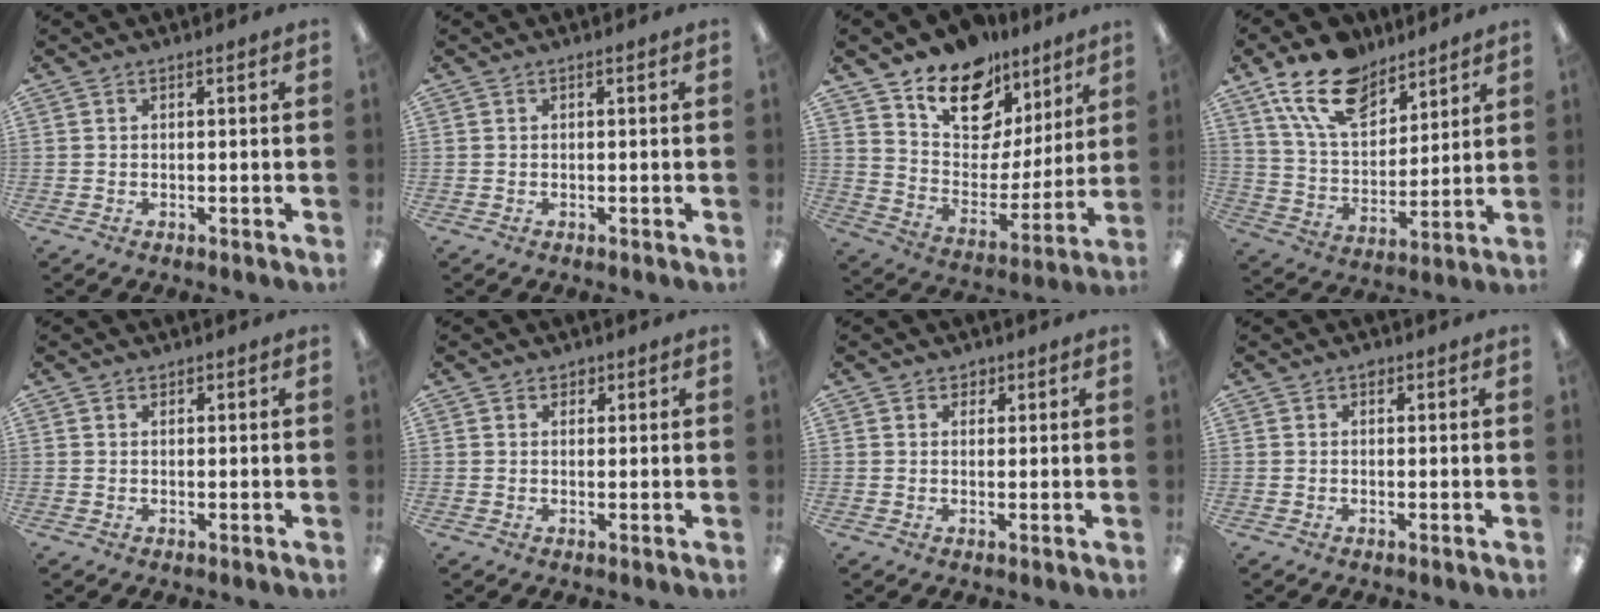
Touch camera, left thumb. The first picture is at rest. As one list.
[{"total": 0.0}, {"total": 15.9, "force": [11.1, 9.5, 6.1], "torque": [-0.106, -0.075, 0.206]}, {"total": 17.0, "force": [11.5, 9.2, 8.4], "torque": [-0.159, -0.048, 0.214]}, {"total": 1.0, "force": [0.6, 0.6, 0.4], "torque": [-0.007, 0.002, 0.012]}, {"total": 1.7, "force": [1.0, 1.3, 0.5], "torque": [-0.003, -0.002, 0.017]}, {"total": 2.0, "force": [1.2, 1.6, 0.6], "torque": [-0.005, 0.000, 0.019]}, {"total": 1.2, "force": [0.7, 0.8, 0.6], "torque": [-0.005, -0.001, 0.011]}]